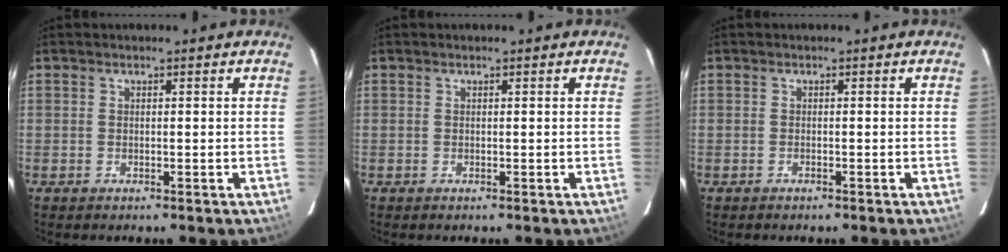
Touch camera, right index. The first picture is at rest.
{"total": 0.0}
{"total": 0.6, "force": [-0.5, 0.2, 0.1], "torque": [-0.001, 0.002, -0.009]}